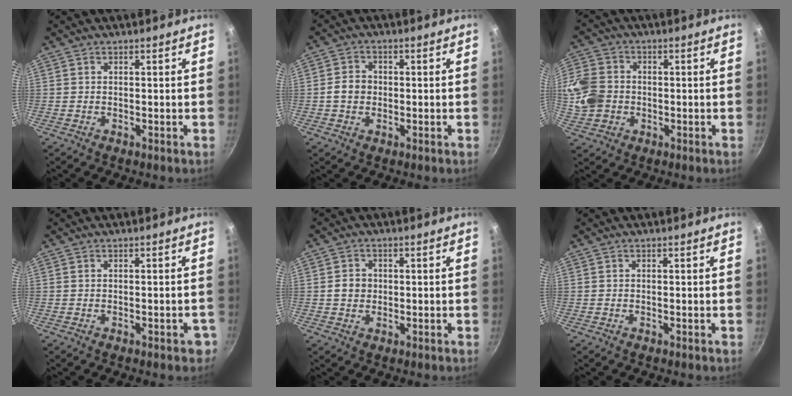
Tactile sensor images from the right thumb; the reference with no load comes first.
{"total": 4.0, "force": [-0.4, 3.3, 2.1], "torque": [-0.024, 0.013, -0.012]}
{"total": 13.4, "force": [-0.8, 11.5, 6.8], "torque": [-0.154, 0.020, -0.025]}
{"total": 2.6, "force": [-1.3, 1.1, 2.0], "torque": [-0.012, 0.007, -0.015]}
{"total": 3.3, "force": [0.0, 2.9, 1.5], "torque": [-0.011, 0.007, -0.003]}
{"total": 0.0}